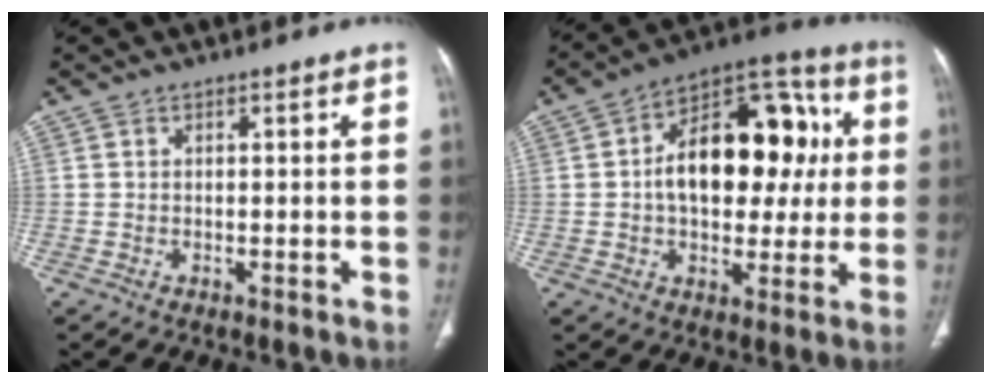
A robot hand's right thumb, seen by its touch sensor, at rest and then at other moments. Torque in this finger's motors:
{"motor_torque": [1.45, 1.72, 1.71, -0.05, 0.14]}